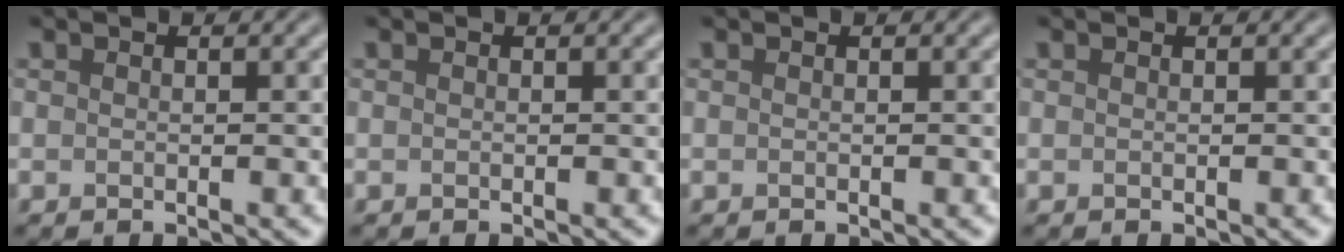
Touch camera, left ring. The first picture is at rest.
{"total": 0.0}
{"total": 0.0}
{"total": 0.0}